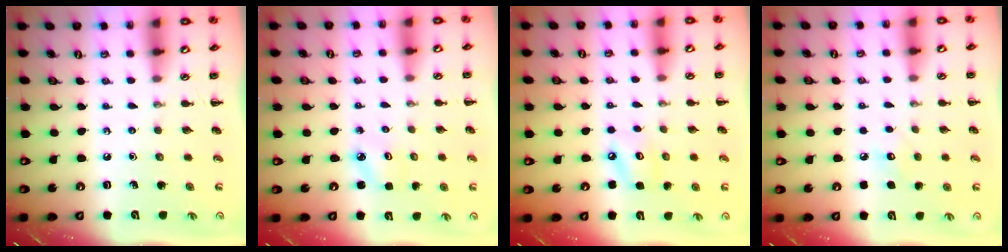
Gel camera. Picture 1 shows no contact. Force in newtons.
{"total": 2.5, "press": 2.4, "slide": 0.5}
{"total": 5.1, "press": 5.0, "slide": 0.9}
{"total": 5.9, "press": 5.7, "slide": 1.6}